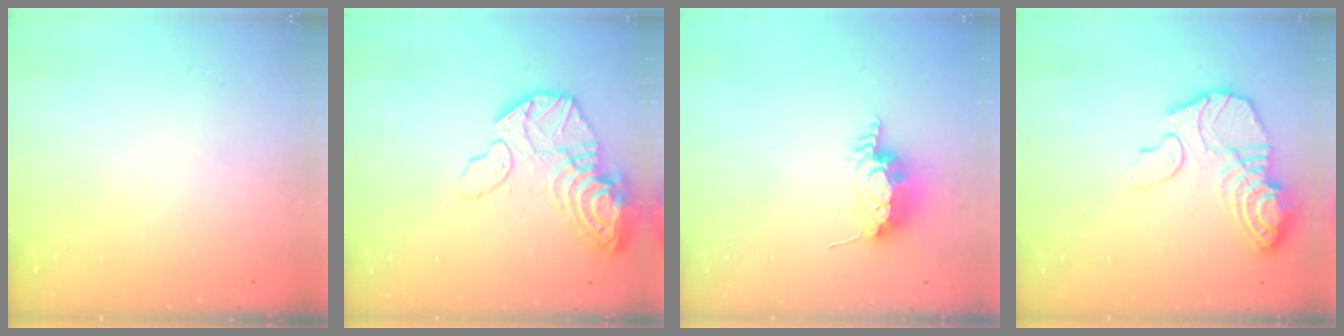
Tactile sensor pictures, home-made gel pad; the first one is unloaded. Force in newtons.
{"total": 17.1, "press": 16.9, "slide": 2.3}
{"total": 8.8, "press": 8.5, "slide": 2.1}
{"total": 14.6, "press": 14.5, "slide": 1.7}